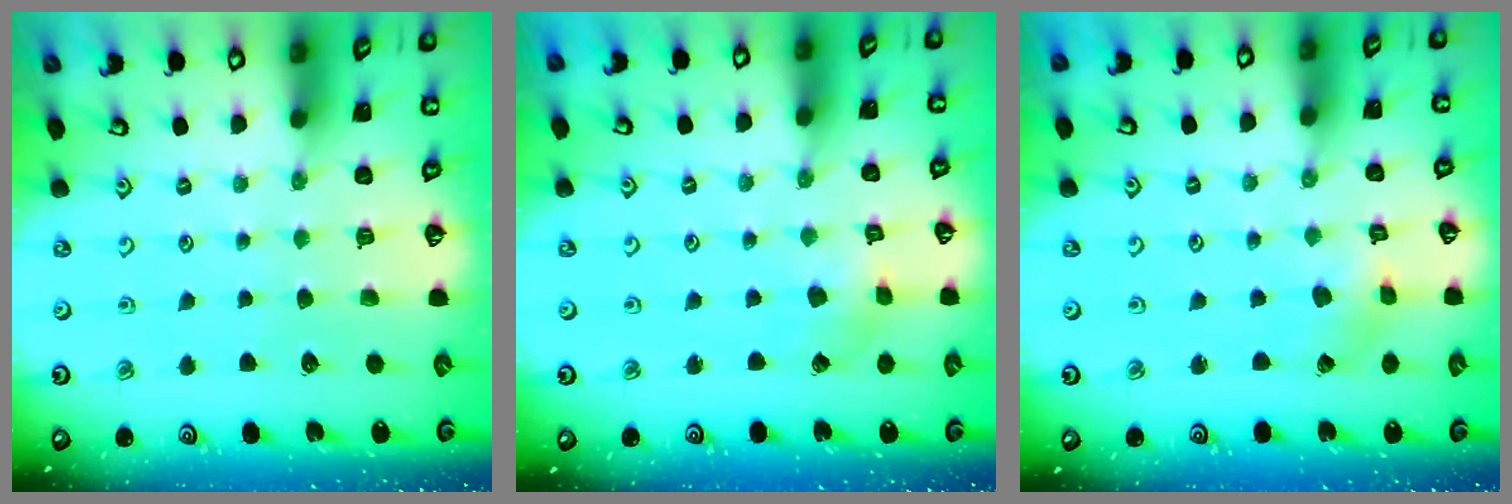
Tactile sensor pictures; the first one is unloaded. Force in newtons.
{"total": 2.3, "press": 2.2, "slide": 0.4}
{"total": 1.5, "press": 1.5, "slide": 0.3}